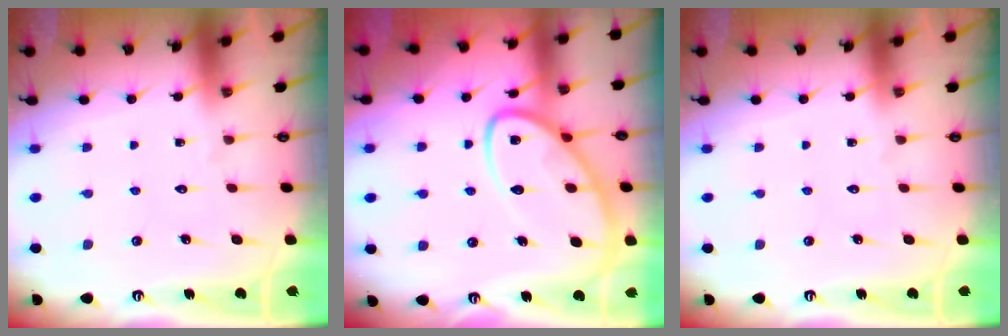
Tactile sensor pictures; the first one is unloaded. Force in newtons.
{"total": 12.6, "press": 12.5, "slide": 1.1}
{"total": 0.0}